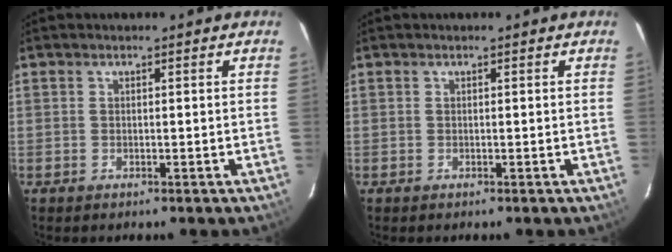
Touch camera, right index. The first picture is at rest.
{"total": 0.0}